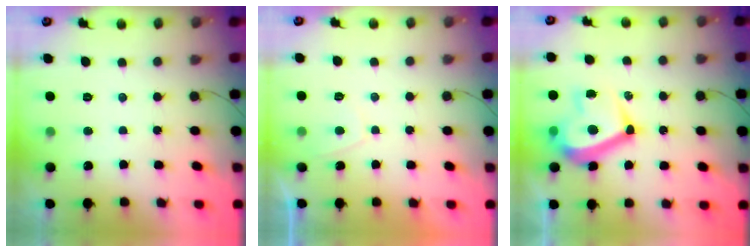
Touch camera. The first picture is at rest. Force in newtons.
{"total": 1.9, "press": 1.9, "slide": 0.6}
{"total": 14.2, "press": 14.0, "slide": 2.4}